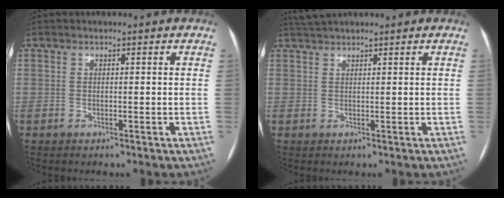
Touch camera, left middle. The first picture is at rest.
{"total": 3.5, "force": [3.2, 0.2, 1.3], "torque": [-0.024, 0.032, 0.061]}